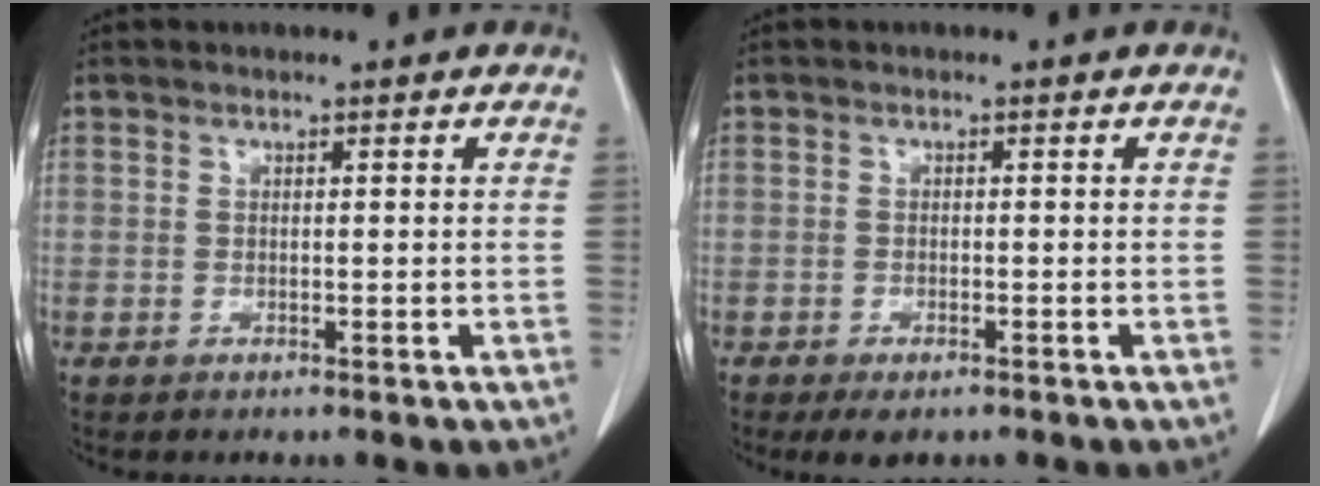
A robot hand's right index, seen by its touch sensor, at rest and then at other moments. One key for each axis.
{"total": 2.7, "fx": -1.8, "fy": 1.1, "fz": 1.7, "tx": -0.027, "ty": -0.003, "tz": -0.019}